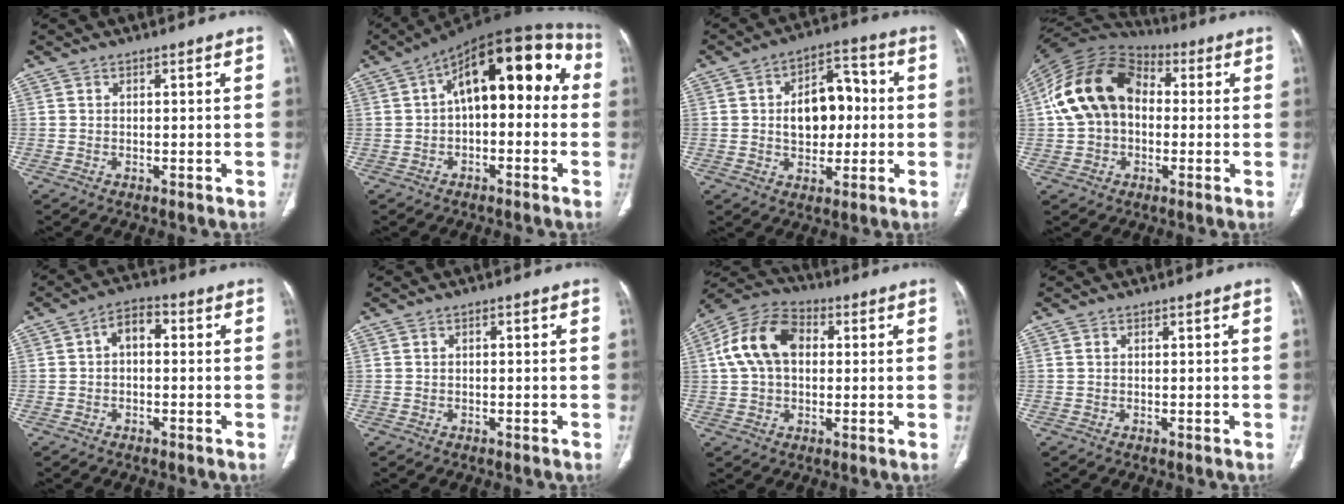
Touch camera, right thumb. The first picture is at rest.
{"total": 19.0, "force": [2.5, 9.4, 16.3], "torque": [-0.192, 0.052, 0.022]}
{"total": 12.1, "force": [0.3, 8.1, 9.0], "torque": [-0.100, 0.028, 0.004]}
{"total": 17.6, "force": [1.5, 12.8, 12.0], "torque": [-0.214, 0.038, 0.015]}
{"total": 5.0, "force": [0.4, 3.1, 3.9], "torque": [-0.054, 0.020, -0.004]}
{"total": 0.7, "force": [0.2, 0.2, 0.6], "torque": [-0.013, 0.002, 0.003]}
{"total": 13.3, "force": [2.2, 9.1, 9.5], "torque": [-0.173, 0.029, 0.030]}
{"total": 0.0}